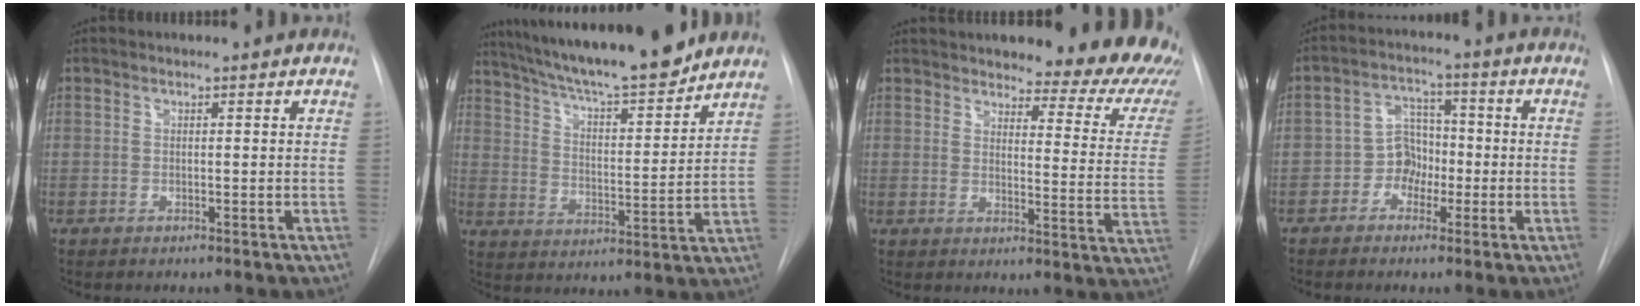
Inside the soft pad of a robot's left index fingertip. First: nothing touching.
{"total": 18.5, "force": [16.1, 1.8, 8.9], "torque": [-0.151, 0.002, 0.254]}
{"total": 18.3, "force": [16.3, 4.1, 7.2], "torque": [-0.064, -0.069, 0.173]}
{"total": 5.1, "force": [-1.7, 4.2, 2.4], "torque": [-0.043, 0.020, -0.035]}